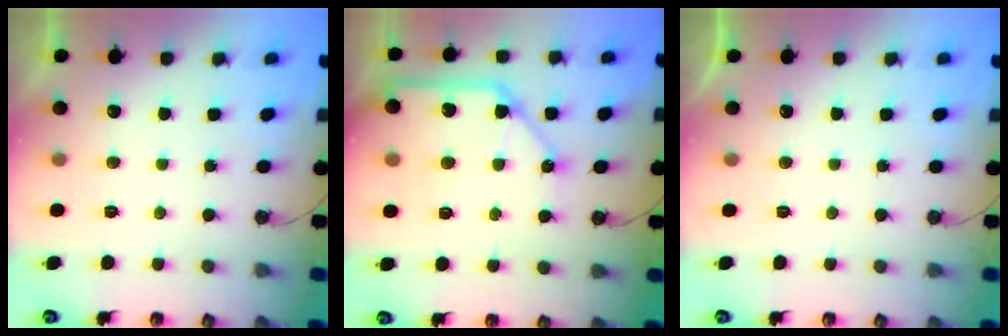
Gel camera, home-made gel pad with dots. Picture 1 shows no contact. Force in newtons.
{"total": 14.5, "press": 14.3, "slide": 2.0}
{"total": 0.0}